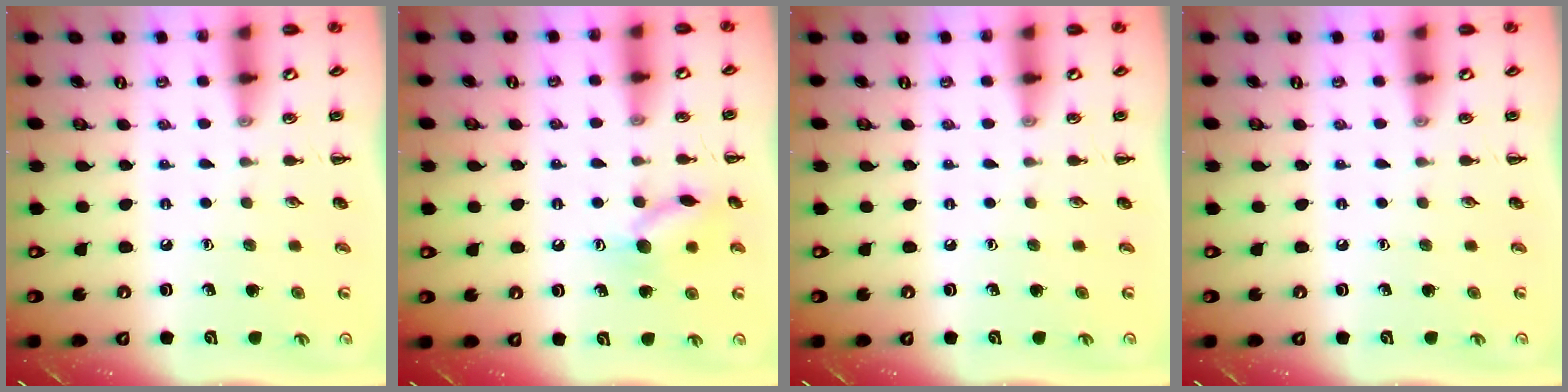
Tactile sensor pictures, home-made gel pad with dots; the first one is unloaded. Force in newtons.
{"total": 10.3, "press": 10.3, "slide": 0.5}
{"total": 0.0}
{"total": 0.0}